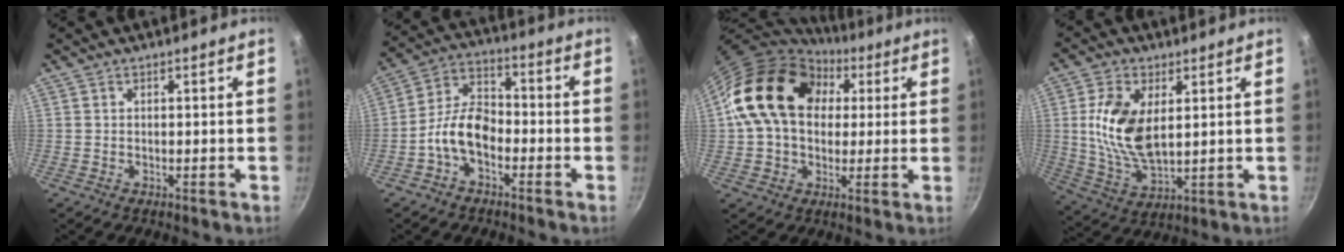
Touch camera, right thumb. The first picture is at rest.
{"total": 9.2, "force": [-3.5, 5.5, 6.5], "torque": [-0.104, 0.045, -0.080]}
{"total": 19.7, "force": [5.4, 14.5, 12.2], "torque": [-0.181, 0.017, 0.083]}
{"total": 13.0, "force": [2.6, 7.0, 10.6], "torque": [-0.202, -0.016, 0.056]}